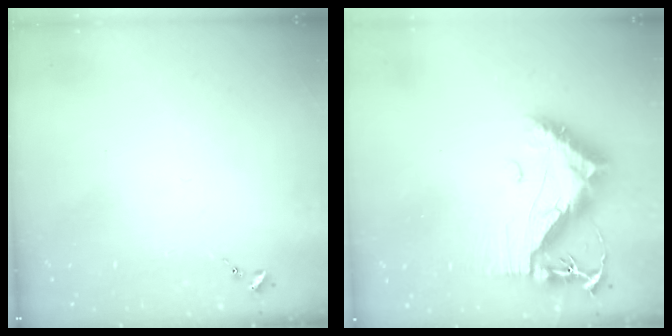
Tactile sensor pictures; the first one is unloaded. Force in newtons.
{"total": 13.2, "press": 13.2, "slide": 1.2}